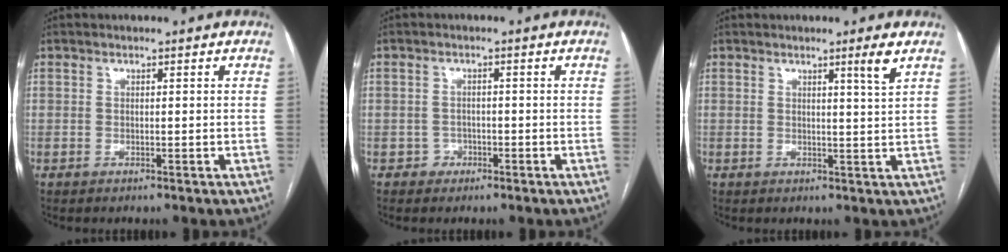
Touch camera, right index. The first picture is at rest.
{"total": 1.8, "force": [-0.9, 1.5, 0.0], "torque": [0.008, 0.009, -0.017]}
{"total": 2.6, "force": [1.6, -0.9, 1.9], "torque": [-0.032, -0.011, 0.029]}